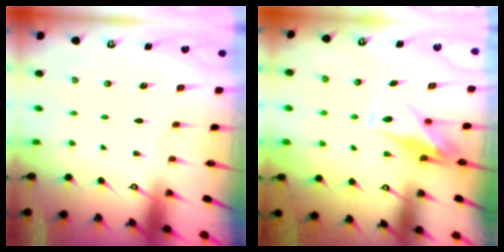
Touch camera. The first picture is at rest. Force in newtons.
{"total": 10.1, "press": 10.0, "slide": 1.2}